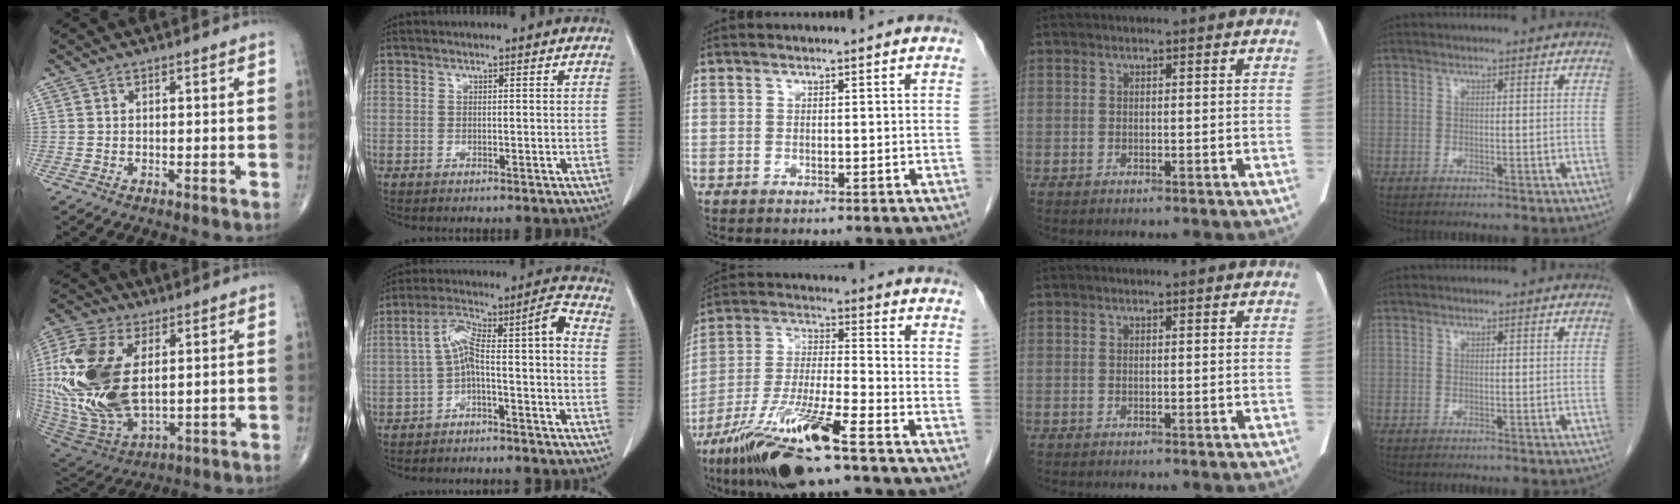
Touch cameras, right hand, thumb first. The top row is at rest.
{"thumb": {"total": 25.0, "force": [3.4, 13.6, 20.7], "torque": [-0.475, -0.021, 0.067]}, "index": {"total": 9.5, "force": [-2.7, 1.1, 9.0], "torque": [-0.154, 0.054, -0.046]}, "middle": {"total": 16.0, "force": [-10.2, 1.5, 12.3], "torque": [-0.255, -0.034, -0.187]}}